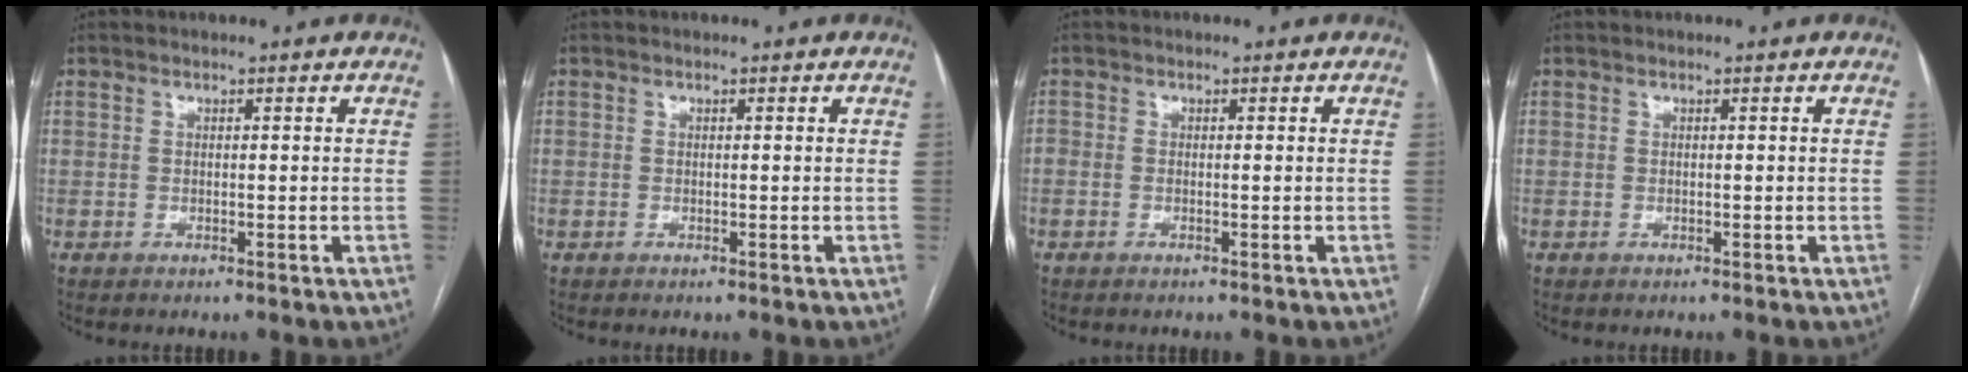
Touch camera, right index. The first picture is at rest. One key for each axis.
{"total": 0.0}
{"total": 0.6, "fx": -0.2, "fy": 0.3, "fz": 0.5, "tx": -0.010, "ty": 0.000, "tz": -0.003}
{"total": 0.0}